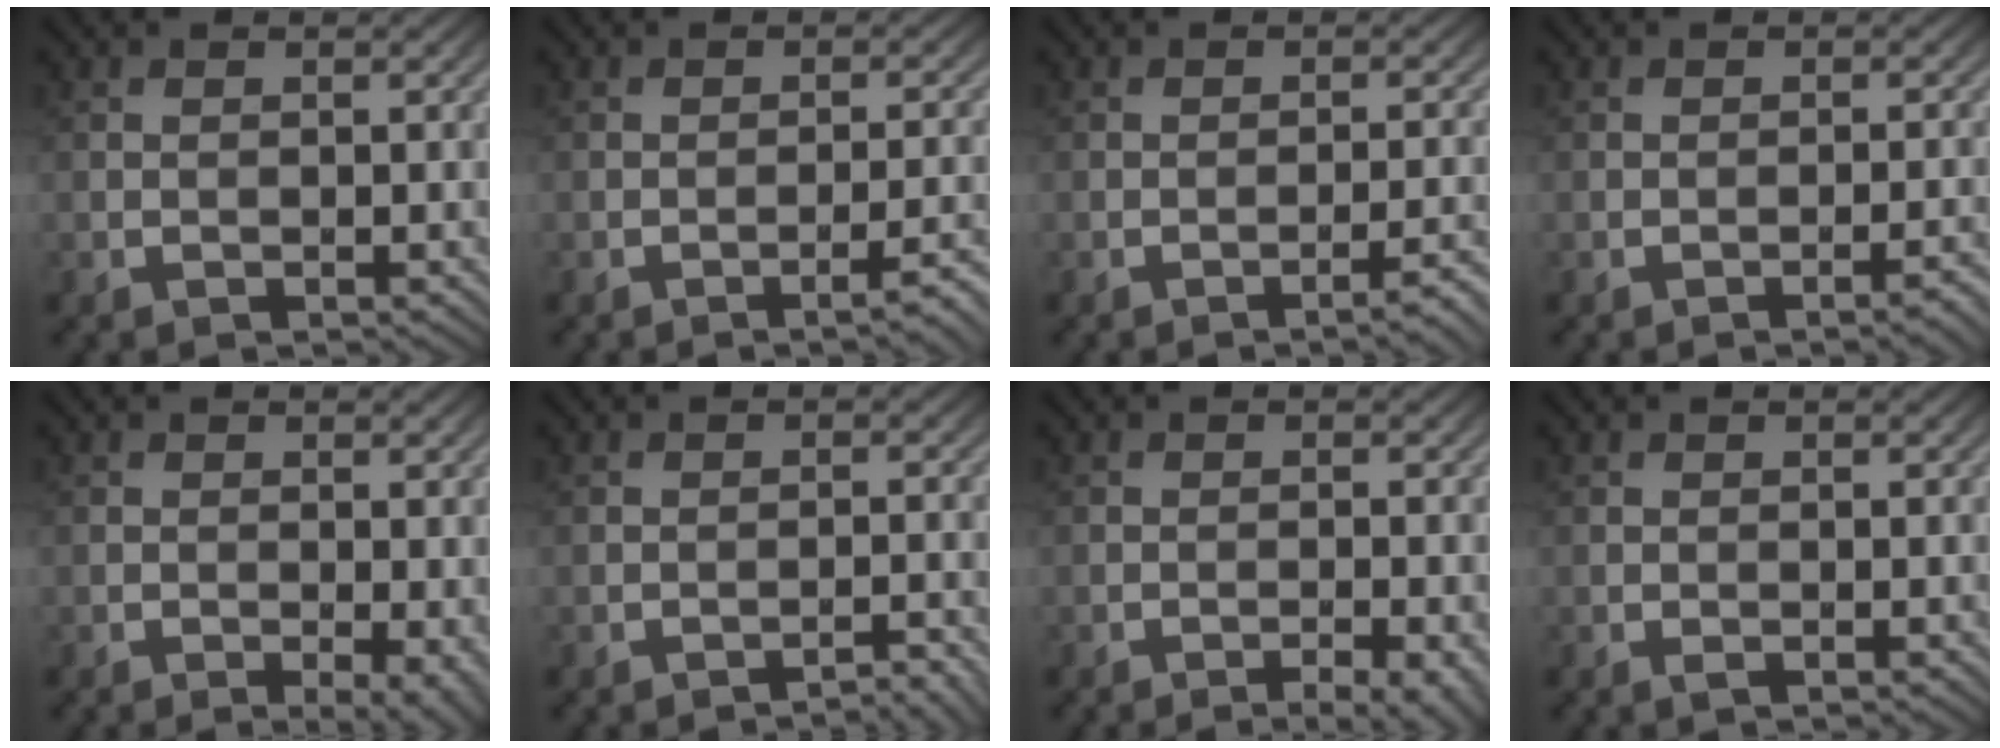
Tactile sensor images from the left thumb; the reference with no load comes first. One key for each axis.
{"total": 2.4, "fx": -1.9, "fy": -0.5, "fz": 1.4, "tx": -0.023, "ty": 0.008, "tz": -0.028}
{"total": 2.1, "fx": -1.8, "fy": -0.6, "fz": 1.0, "tx": -0.017, "ty": 0.007, "tz": -0.026}
{"total": 1.5, "fx": -1.3, "fy": -0.5, "fz": 0.6, "tx": -0.010, "ty": 0.005, "tz": -0.019}
{"total": 3.4, "fx": -0.4, "fy": 1.4, "fz": 3.1, "tx": -0.040, "ty": 0.000, "tz": -0.006}
{"total": 1.9, "fx": -1.8, "fy": -0.6, "fz": 0.2, "tx": -0.002, "ty": 0.009, "tz": -0.027}
{"total": 3.6, "fx": -2.0, "fy": 0.8, "fz": 2.8, "tx": -0.041, "ty": 0.003, "tz": -0.027}
{"total": 0.7, "fx": -0.2, "fy": 0.3, "fz": 0.6, "tx": -0.010, "ty": 0.001, "tz": -0.003}